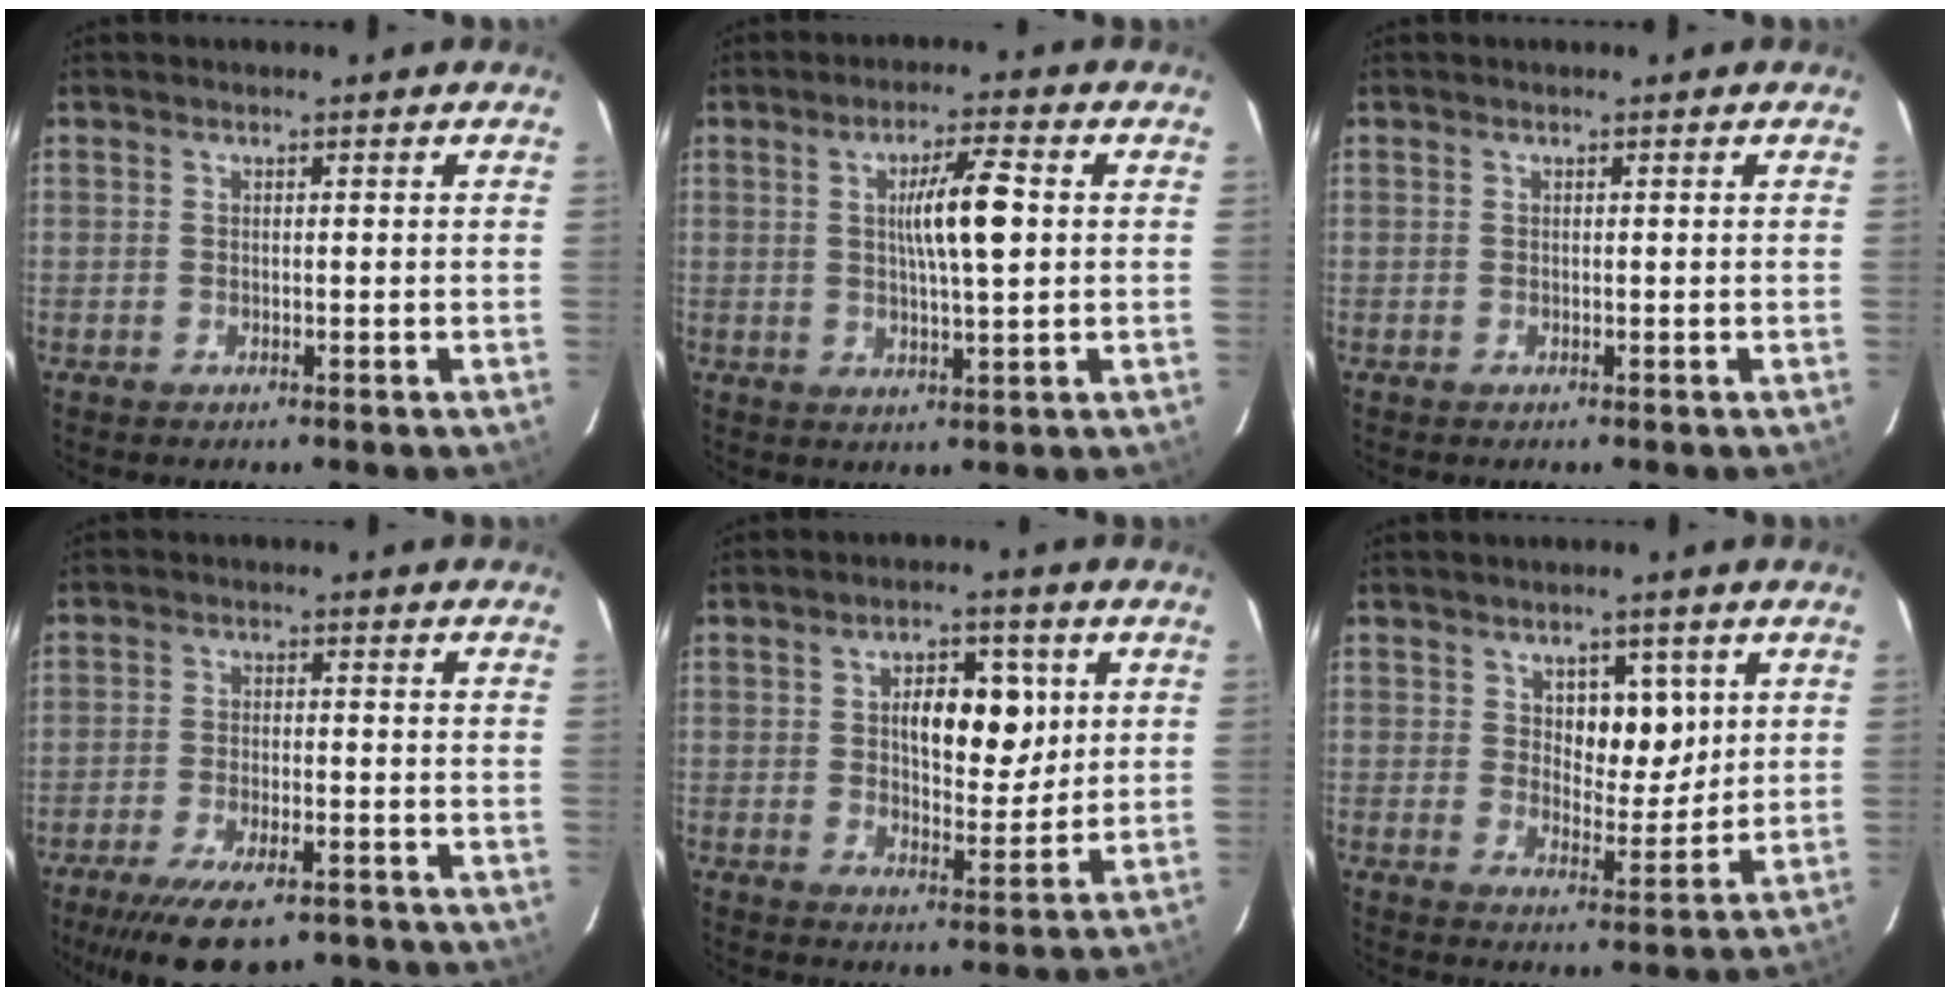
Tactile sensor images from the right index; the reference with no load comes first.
{"total": 7.5, "force": [1.1, 0.6, 7.4], "torque": [-0.127, 0.006, 0.018]}
{"total": 0.0}
{"total": 11.8, "force": [-9.0, 3.4, 6.8], "torque": [-0.106, -0.013, -0.140]}
{"total": 9.0, "force": [2.3, 4.1, 7.6], "torque": [-0.114, 0.011, 0.041]}
{"total": 6.5, "force": [2.5, 3.4, 4.9], "torque": [-0.068, 0.002, 0.043]}